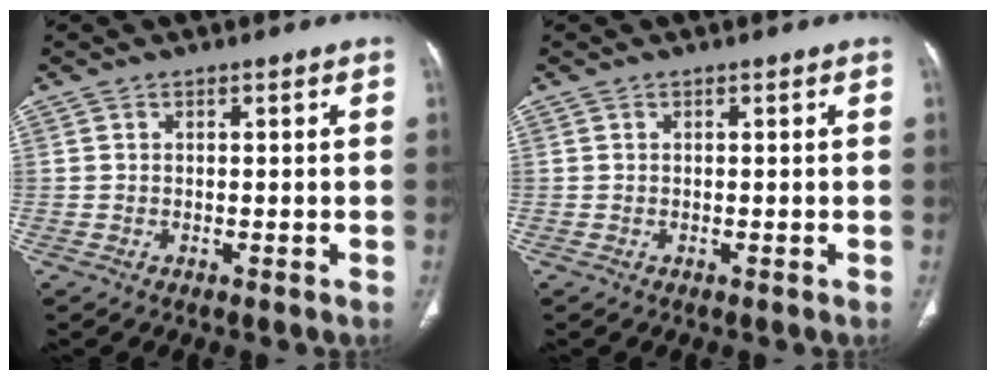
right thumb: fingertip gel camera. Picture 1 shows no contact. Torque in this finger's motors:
{"motor_torque": [0.10, 0.10, -0.05, 0.05, 0.00]}